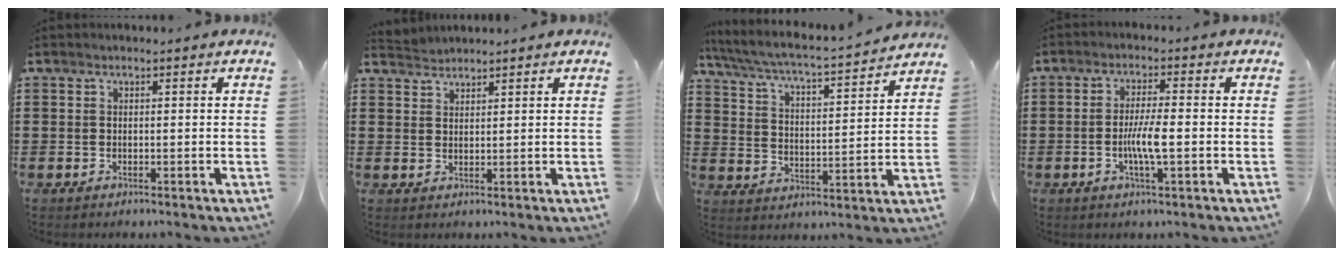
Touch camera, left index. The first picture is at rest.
{"total": 1.9, "force": [1.8, -0.1, -0.4], "torque": [0.002, 0.000, 0.037]}
{"total": 4.4, "force": [4.0, -0.2, 1.7], "torque": [-0.056, -0.036, 0.058]}
{"total": 5.1, "force": [-1.1, 0.7, 4.9], "torque": [-0.100, -0.004, -0.025]}